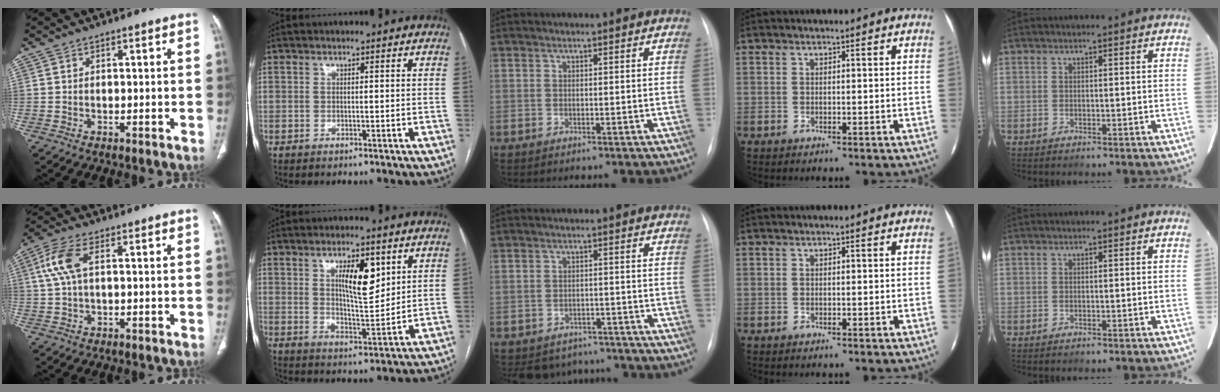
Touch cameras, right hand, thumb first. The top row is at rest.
{"thumb": {"total": 6.8, "force": [1.6, 3.0, 5.9], "torque": [-0.147, 0.016, 0.033]}, "index": {"total": 8.5, "force": [3.5, 2.5, 7.3], "torque": [-0.123, -0.003, 0.063]}, "middle": {"total": 7.4, "force": [-6.5, 3.4, 0.0], "torque": [0.010, 0.017, -0.080]}}